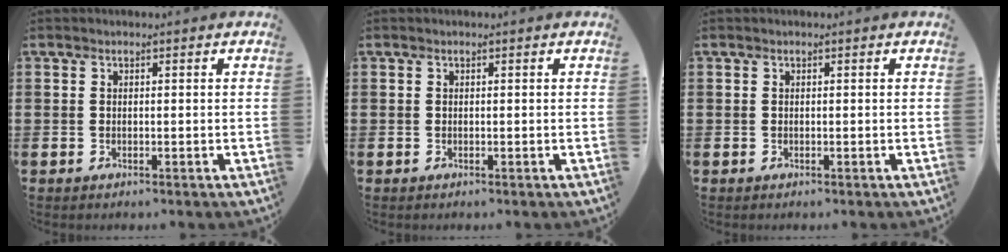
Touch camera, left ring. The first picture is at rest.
{"total": 0.0}
{"total": 0.0}